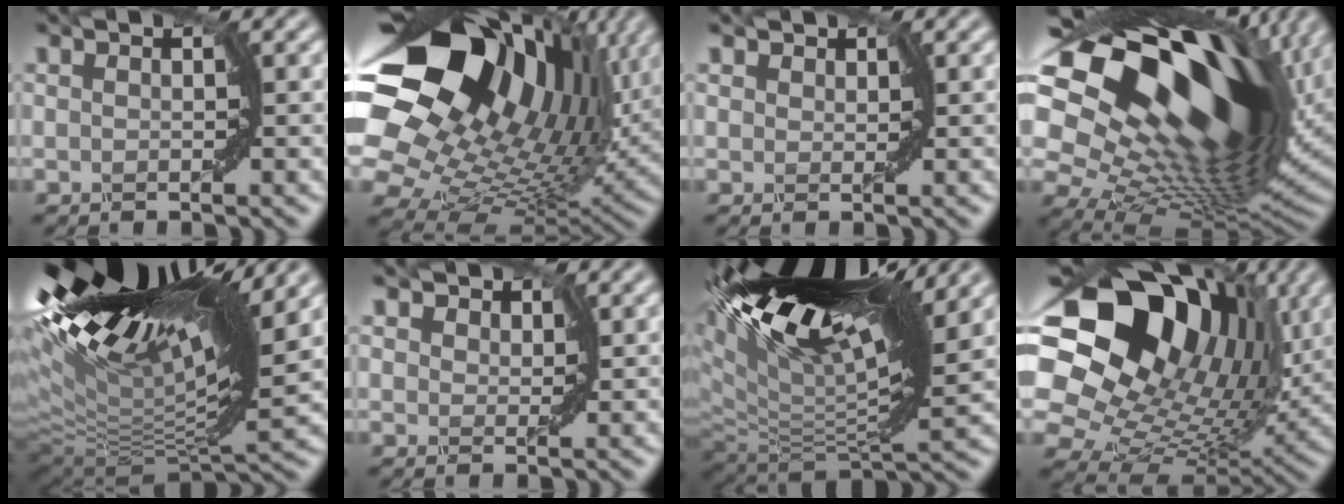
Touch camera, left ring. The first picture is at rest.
{"total": 19.4, "force": [8.3, 12.6, 12.1], "torque": [-0.259, 0.023, 0.149]}
{"total": 1.2, "force": [0.9, 0.7, 0.4], "torque": [-0.014, 0.003, 0.009]}
{"total": 21.0, "force": [6.1, 11.7, 16.2], "torque": [-0.296, 0.018, 0.113]}
{"total": 17.9, "force": [8.3, 4.7, 15.2], "torque": [-0.260, 0.031, 0.142]}
{"total": 2.7, "force": [2.0, 1.5, 1.1], "torque": [-0.033, -0.004, 0.028]}
{"total": 16.6, "force": [8.6, 6.2, 12.8], "torque": [-0.251, 0.035, 0.145]}
{"total": 18.2, "force": [6.8, 12.9, 10.9], "torque": [-0.219, 0.031, 0.123]}